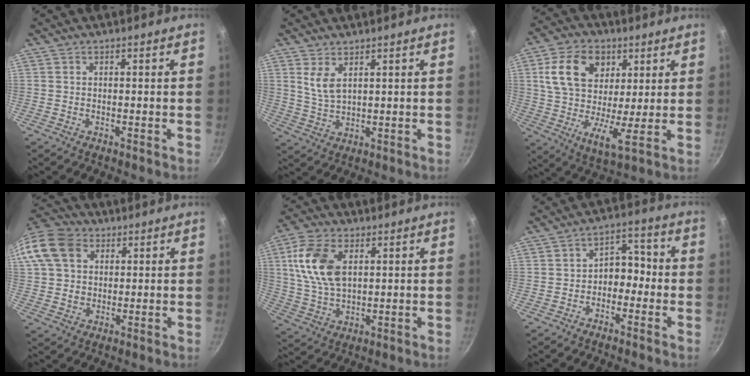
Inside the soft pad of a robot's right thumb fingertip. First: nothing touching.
{"total": 4.6, "force": [2.3, 2.0, 3.4], "torque": [-0.064, -0.023, 0.051]}
{"total": 15.5, "force": [5.6, 9.9, 10.5], "torque": [-0.168, -0.014, 0.091]}
{"total": 13.9, "force": [4.3, 10.8, 7.5], "torque": [-0.141, 0.014, 0.068]}
{"total": 12.8, "force": [3.6, 7.6, 9.7], "torque": [-0.180, -0.007, 0.071]}
{"total": 5.9, "force": [-1.5, 4.3, 3.8], "torque": [-0.011, 0.034, -0.034]}